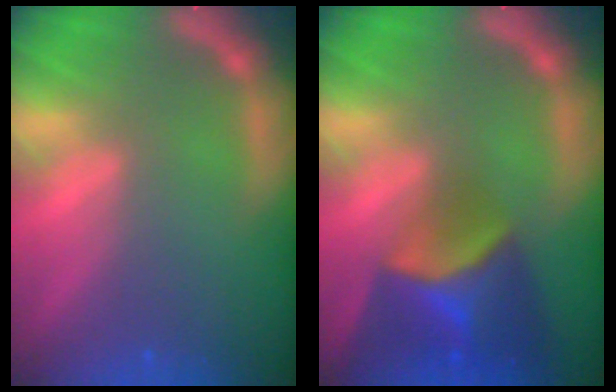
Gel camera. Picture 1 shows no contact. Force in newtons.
{"total": 8.4}